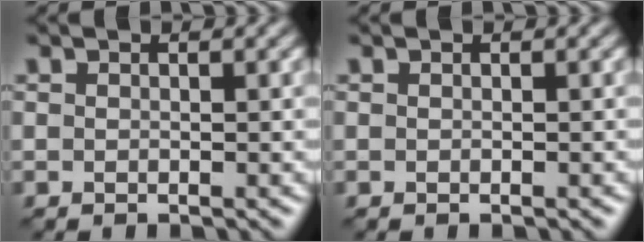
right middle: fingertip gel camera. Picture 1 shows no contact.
{"total": 0.0}